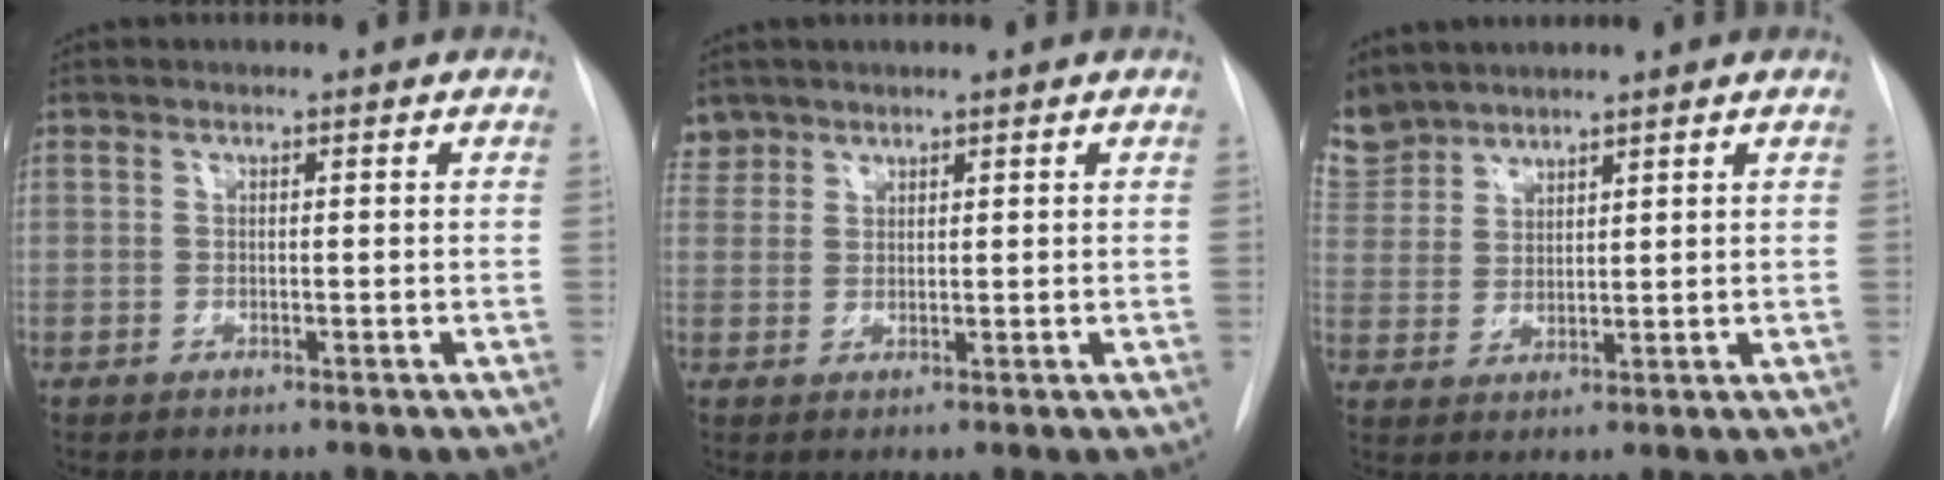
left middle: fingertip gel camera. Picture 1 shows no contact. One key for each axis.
{"total": 2.7, "fx": 2.2, "fy": 1.5, "fz": -0.3, "tx": 0.012, "ty": 0.007, "tz": 0.043}
{"total": 7.2, "fx": 6.6, "fy": 2.9, "fz": 0.3, "tx": -0.008, "ty": 0.006, "tz": 0.141}